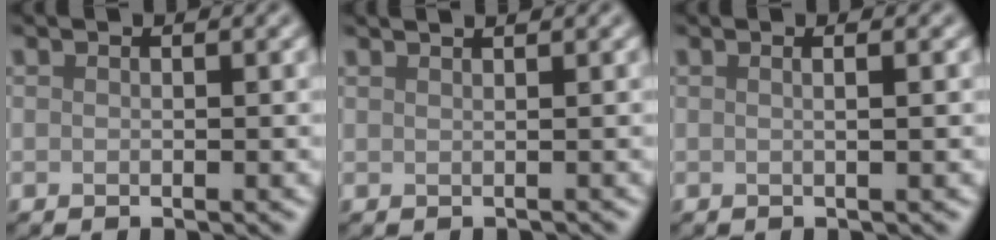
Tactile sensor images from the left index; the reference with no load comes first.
{"total": 1.6, "force": [1.5, 0.4, 0.5], "torque": [-0.006, 0.002, 0.016]}
{"total": 1.9, "force": [0.4, 0.8, 1.6], "torque": [-0.009, 0.005, -0.016]}